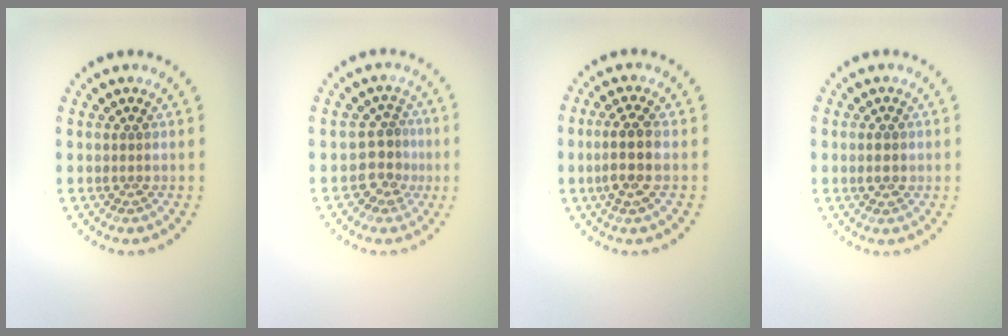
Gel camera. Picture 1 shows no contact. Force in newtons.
{"total": 2.6, "press": 2.3, "slide": 1.2}
{"total": 3.0, "press": 2.7, "slide": 1.3}
{"total": 2.0, "press": 1.9, "slide": 0.3}